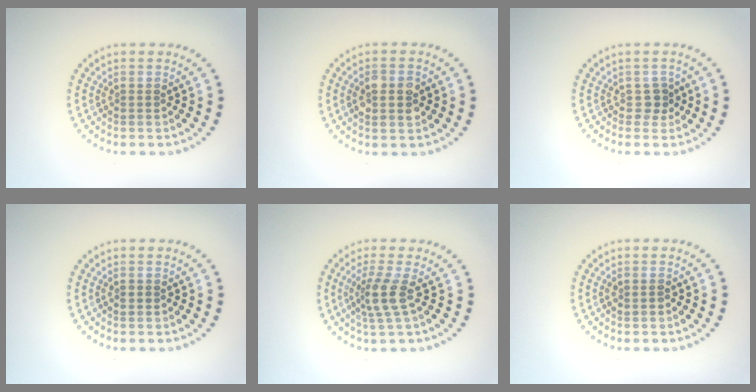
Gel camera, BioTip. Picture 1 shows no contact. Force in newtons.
{"total": 2.8, "press": 2.8, "slide": 0.3}
{"total": 1.2, "press": 0.9, "slide": 0.7}
{"total": 0.8, "press": 0.8, "slide": 0.2}
{"total": 2.7, "press": 2.1, "slide": 1.8}
{"total": 0.8, "press": 0.8, "slide": 0.1}